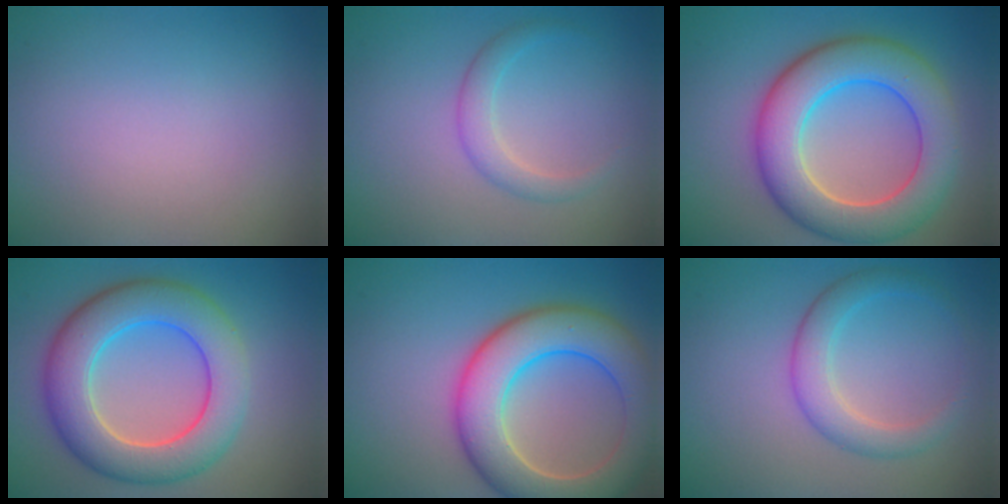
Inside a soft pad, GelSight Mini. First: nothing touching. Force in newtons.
{"total": 2.1, "press": 2.1, "slide": 0.1}
{"total": 9.0, "press": 9.0, "slide": 0.2}
{"total": 8.6, "press": 8.6, "slide": 0.1}
{"total": 8.9, "press": 8.8, "slide": 0.9}
{"total": 2.6, "press": 2.6, "slide": 0.2}